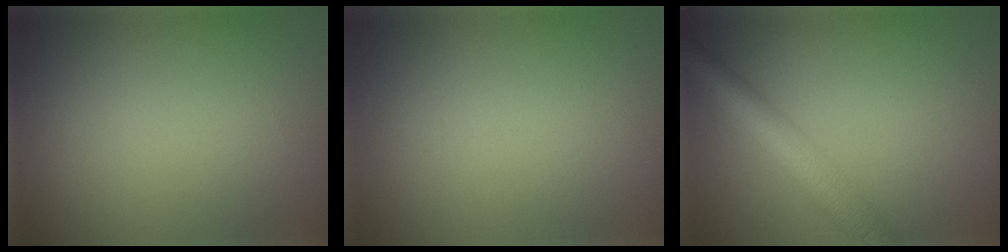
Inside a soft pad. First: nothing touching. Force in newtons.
{"total": 0.0}
{"total": 5.1, "press": 5.1, "slide": 0.1}